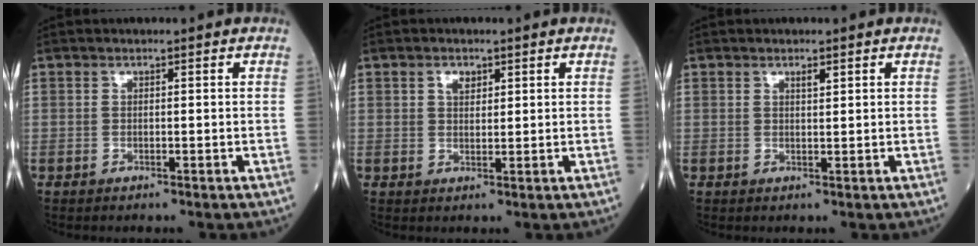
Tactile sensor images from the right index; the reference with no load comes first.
{"total": 2.0, "force": [1.1, 1.2, 1.2], "torque": [-0.021, 0.002, 0.019]}
{"total": 1.0, "force": [0.7, 0.2, 0.7], "torque": [-0.016, -0.002, 0.012]}